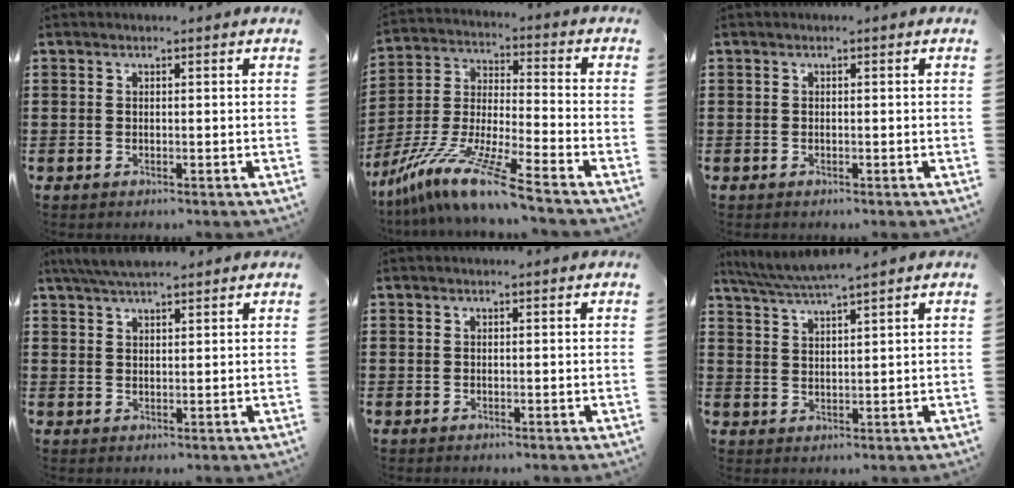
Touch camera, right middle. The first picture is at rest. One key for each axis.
{"total": 11.4, "fx": -9.4, "fy": -0.5, "fz": 6.4, "tx": -0.147, "ty": -0.008, "tz": -0.195}
{"total": 0.0}
{"total": 4.5, "fx": 4.0, "fy": 0.7, "fz": 2.0, "tx": -0.051, "ty": -0.002, "tz": 0.074}
{"total": 0.0}
{"total": 4.2, "fx": 3.8, "fy": -0.3, "fz": 1.8, "tx": -0.047, "ty": -0.009, "tz": 0.068}